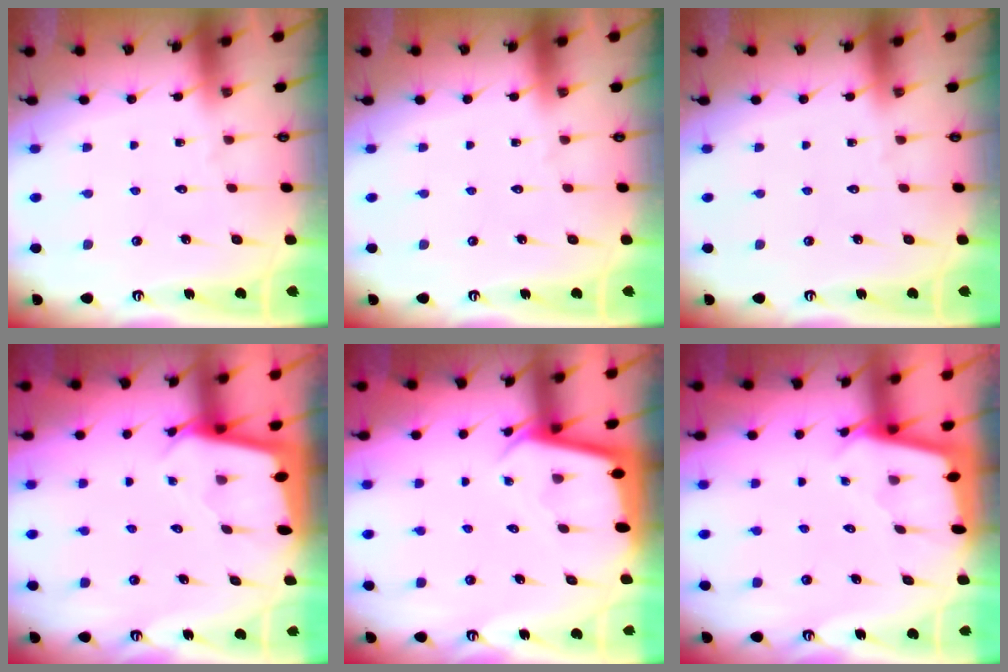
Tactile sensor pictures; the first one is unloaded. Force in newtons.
{"total": 0.0}
{"total": 0.0}
{"total": 2.4, "press": 2.4, "slide": 0.2}
{"total": 2.3, "press": 2.3, "slide": 0.1}
{"total": 2.0, "press": 2.0, "slide": 0.2}